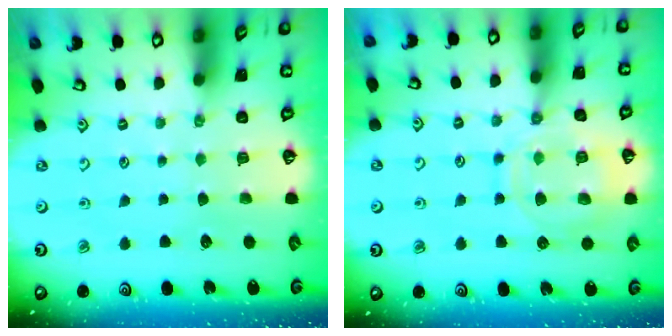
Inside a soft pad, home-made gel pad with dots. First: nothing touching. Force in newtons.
{"total": 12.7, "press": 12.7, "slide": 1.0}